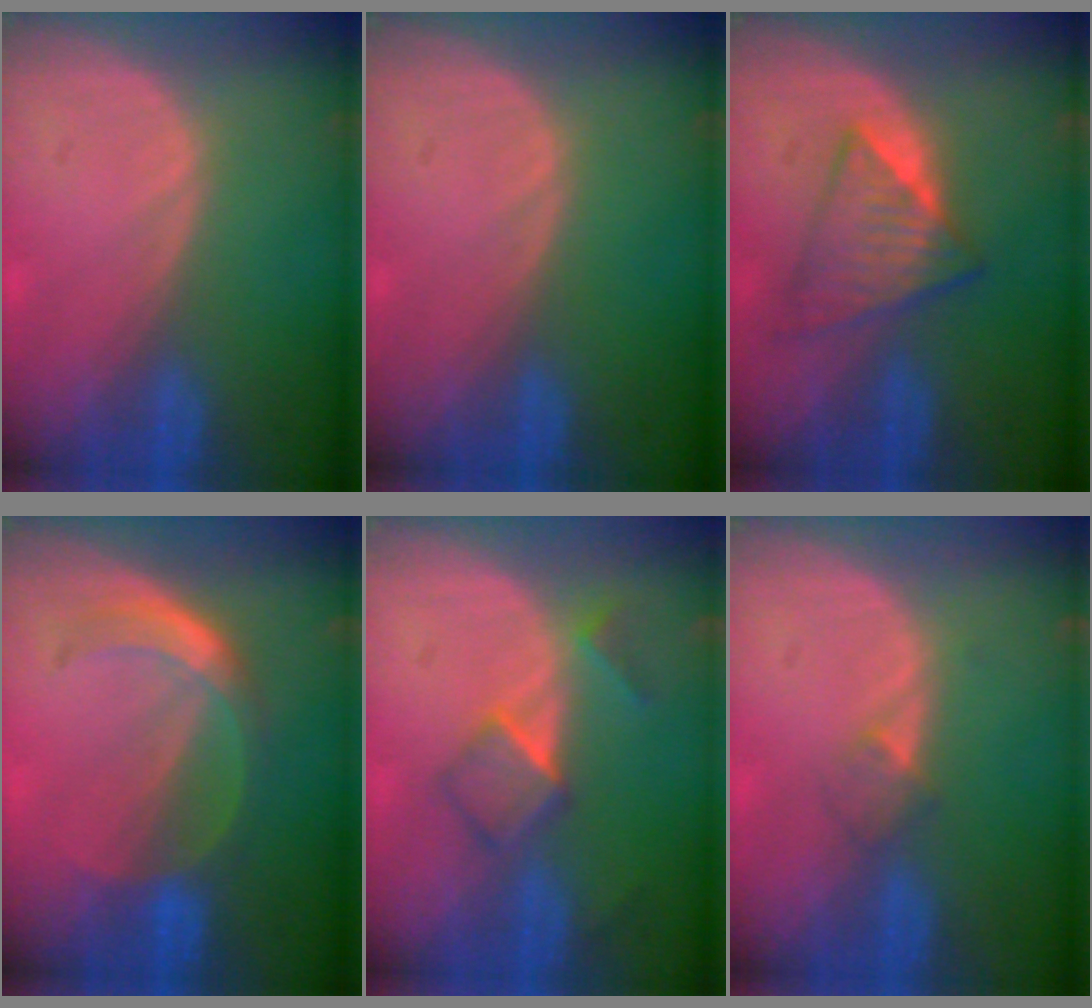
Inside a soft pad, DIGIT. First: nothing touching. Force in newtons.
{"total": 0.0}
{"total": 5.9, "press": 5.8, "slide": 1.1}
{"total": 6.0, "press": 5.2, "slide": 3.1}
{"total": 5.2, "press": 4.5, "slide": 2.5}
{"total": 2.1, "press": 1.8, "slide": 1.0}